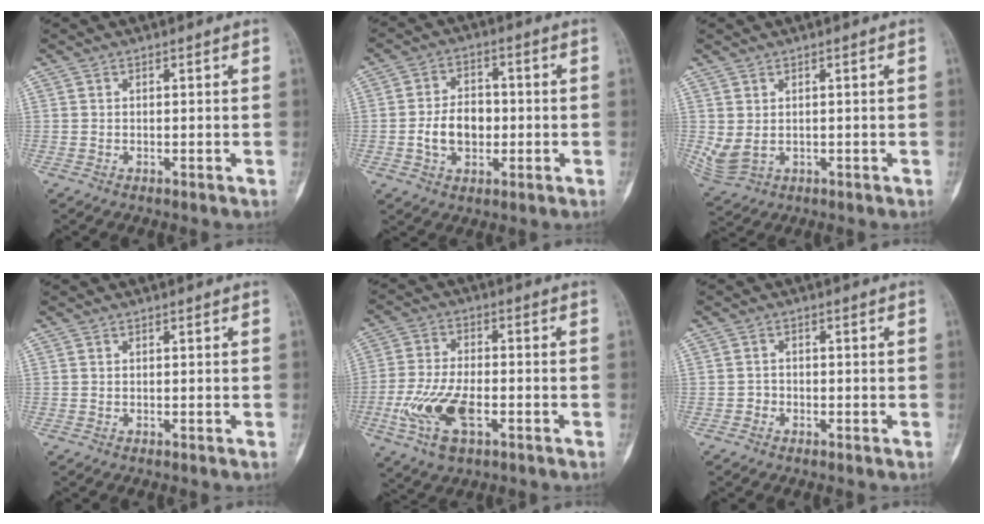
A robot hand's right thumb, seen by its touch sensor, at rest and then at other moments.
{"total": 8.1, "force": [-1.2, 5.8, 5.6], "torque": [-0.075, 0.017, -0.024]}
{"total": 4.1, "force": [0.3, 2.9, 3.0], "torque": [-0.069, -0.002, 0.020]}
{"total": 0.0}
{"total": 12.1, "force": [-3.9, 6.0, 9.8], "torque": [-0.203, 0.009, -0.073]}
{"total": 1.5, "force": [-0.8, 1.2, 0.2], "torque": [0.003, 0.007, -0.019]}